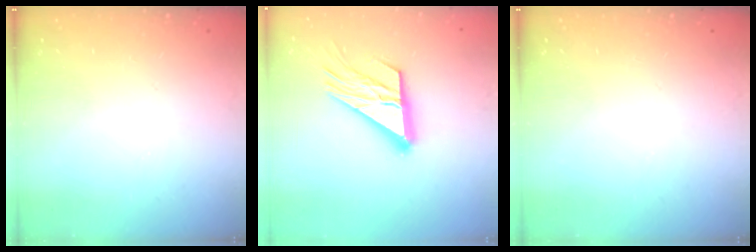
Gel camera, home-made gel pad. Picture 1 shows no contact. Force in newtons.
{"total": 17.2, "press": 17.1, "slide": 1.8}
{"total": 0.0}